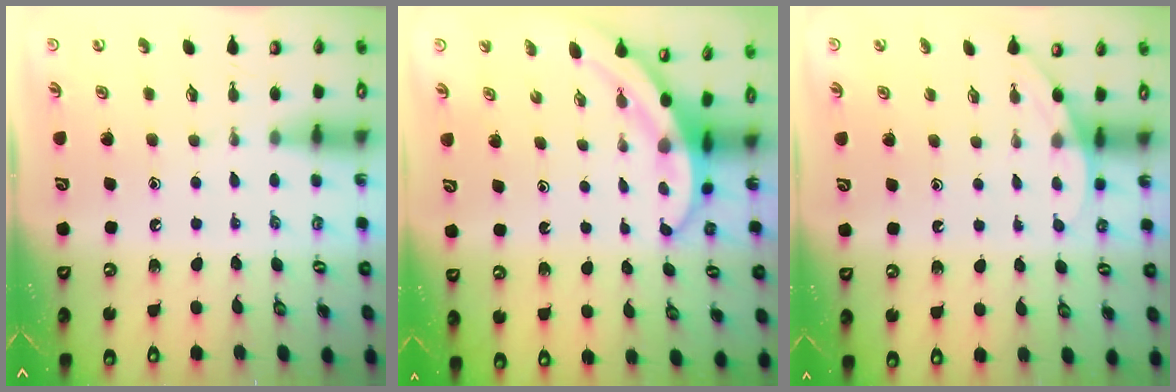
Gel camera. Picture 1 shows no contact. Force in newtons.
{"total": 3.7, "press": 3.7, "slide": 0.2}
{"total": 2.6, "press": 2.6, "slide": 0.2}